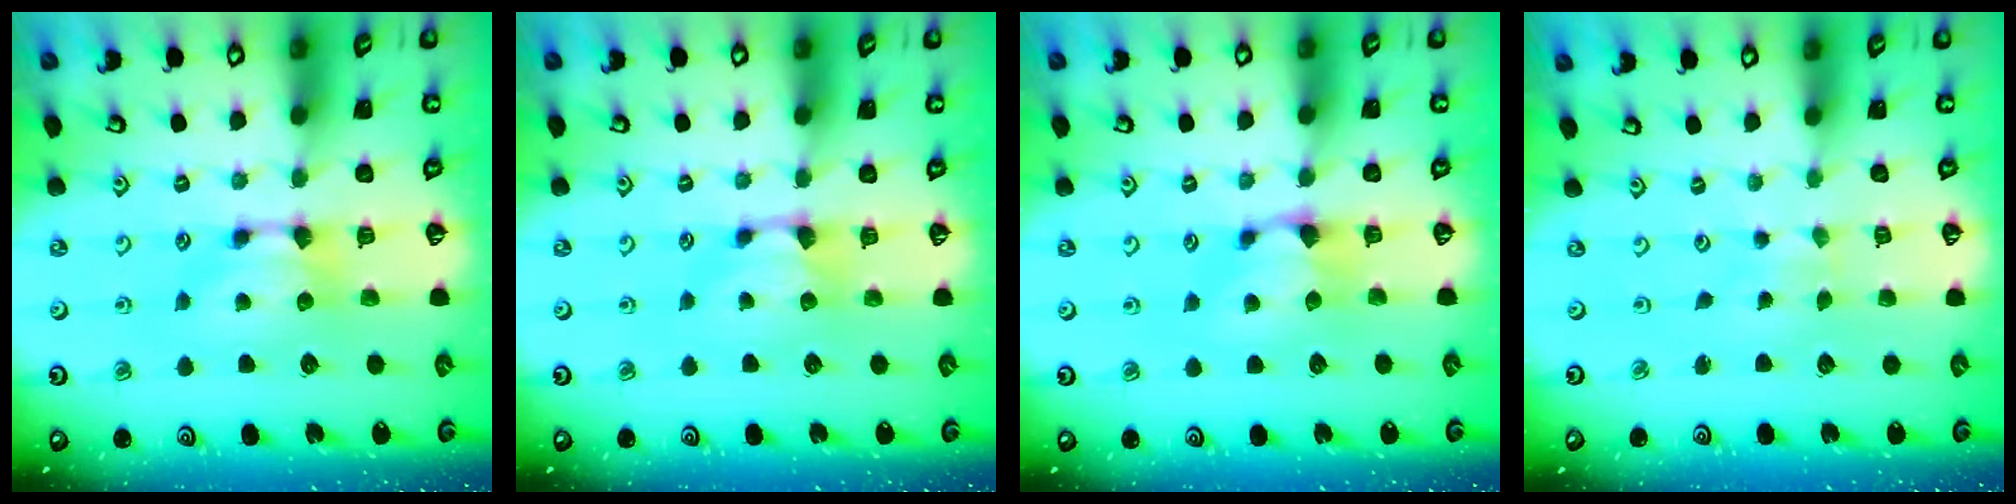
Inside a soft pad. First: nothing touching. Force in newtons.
{"total": 0.8, "press": 0.2, "slide": 0.8}
{"total": 2.4, "press": 2.3, "slide": 0.6}
{"total": 4.0, "press": 4.0, "slide": 0.1}